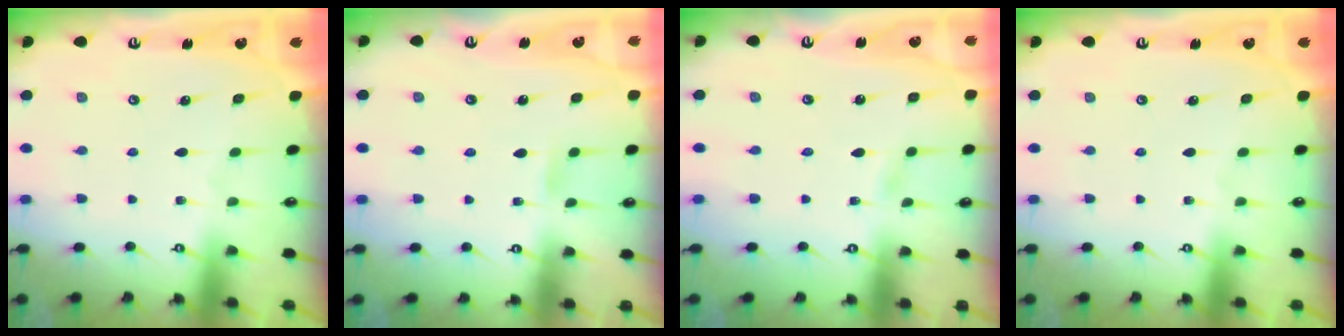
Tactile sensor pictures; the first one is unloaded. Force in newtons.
{"total": 4.4, "press": 4.4, "slide": 0.6}
{"total": 1.1, "press": 1.1, "slide": 0.1}
{"total": 0.0}